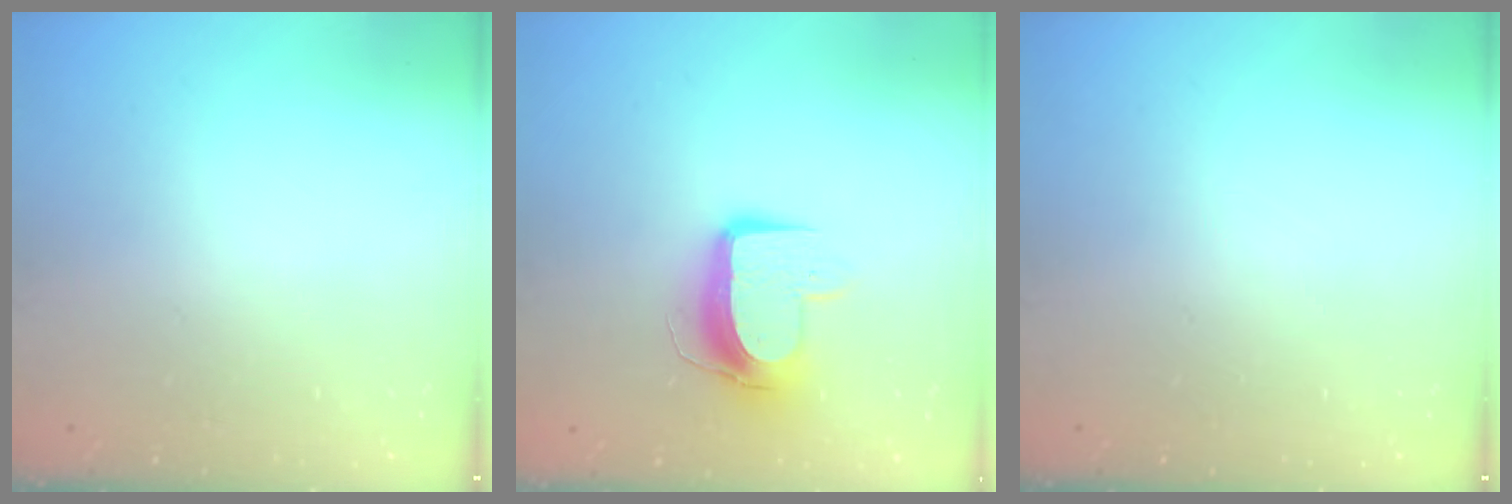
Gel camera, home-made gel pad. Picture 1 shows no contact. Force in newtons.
{"total": 10.5, "press": 10.4, "slide": 0.8}
{"total": 0.0}